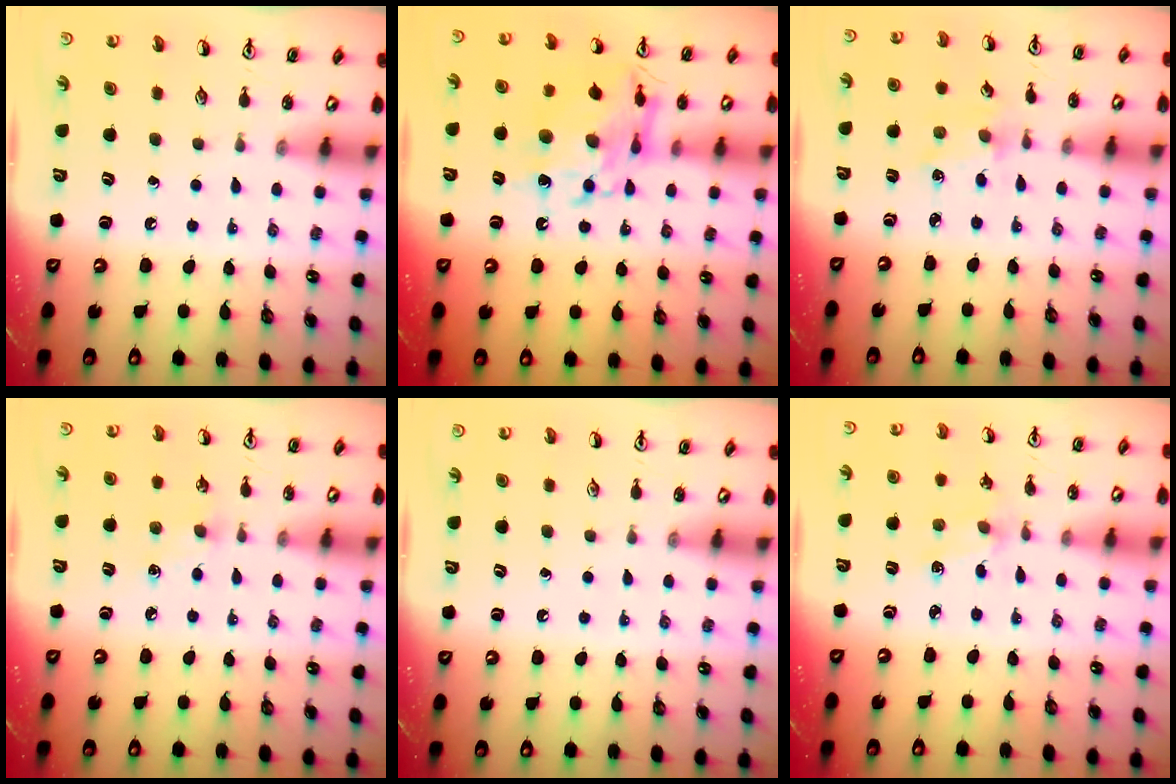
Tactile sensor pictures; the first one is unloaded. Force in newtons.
{"total": 13.1, "press": 13.0, "slide": 1.4}
{"total": 1.3, "press": 1.3, "slide": 0.2}
{"total": 5.9, "press": 5.8, "slide": 0.6}
{"total": 0.0}
{"total": 1.3, "press": 1.2, "slide": 0.4}